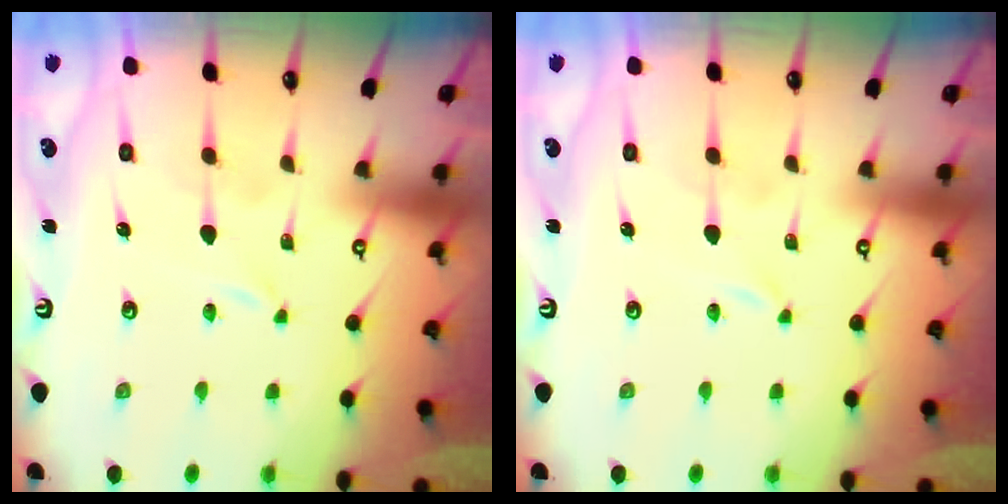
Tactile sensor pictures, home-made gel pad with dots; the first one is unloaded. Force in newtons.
{"total": 0.0}